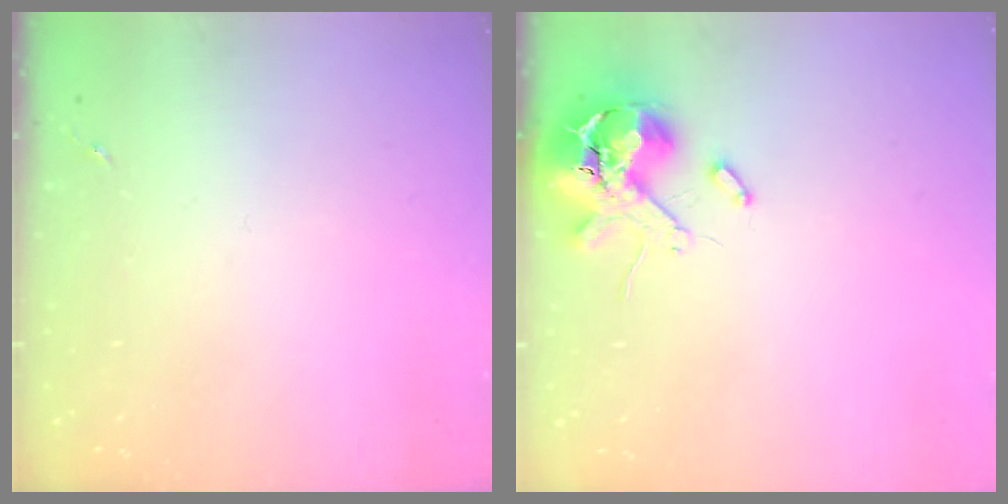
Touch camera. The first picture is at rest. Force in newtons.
{"total": 12.2, "press": 12.0, "slide": 1.8}